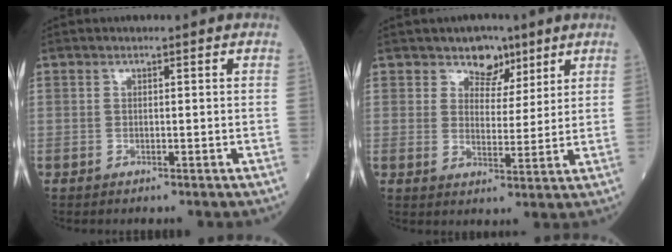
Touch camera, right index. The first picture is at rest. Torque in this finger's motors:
{"motor_torque": [0.05, 0.07, 0.01, 0.03]}